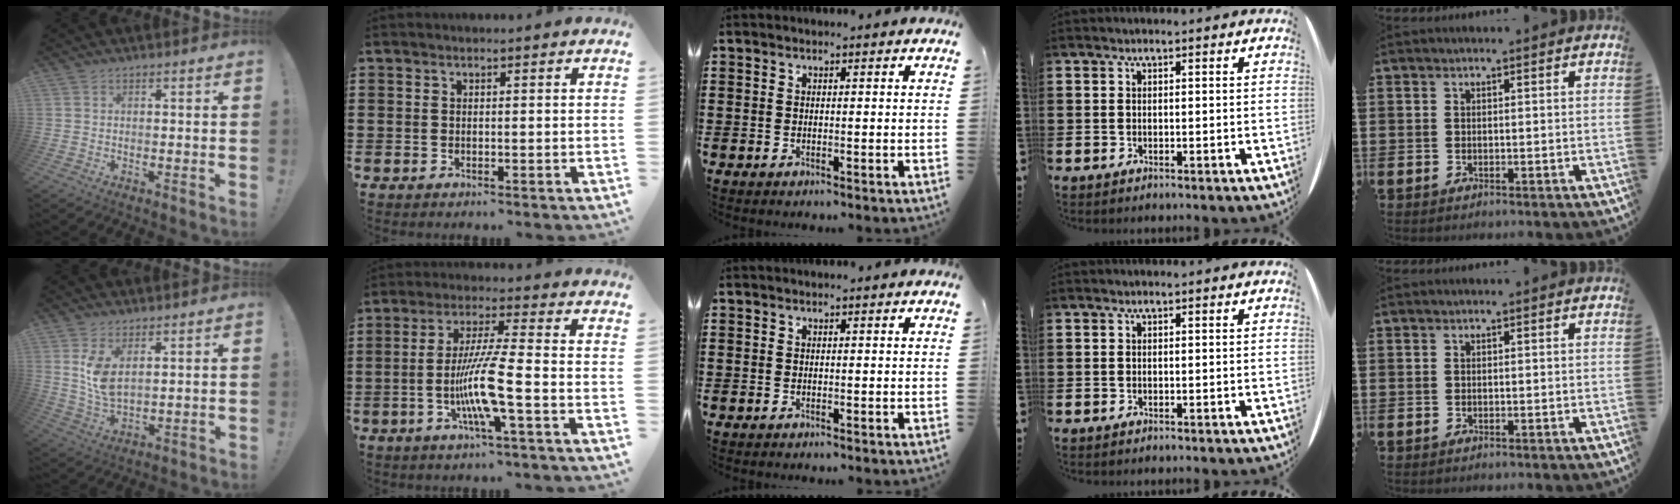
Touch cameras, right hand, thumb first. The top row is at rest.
{"thumb": {"total": 7.7, "force": [3.5, 3.9, 5.6], "torque": [-0.100, -0.025, 0.061]}, "index": {"total": 9.5, "force": [-2.8, 0.1, 9.1], "torque": [-0.188, -0.020, -0.060]}}